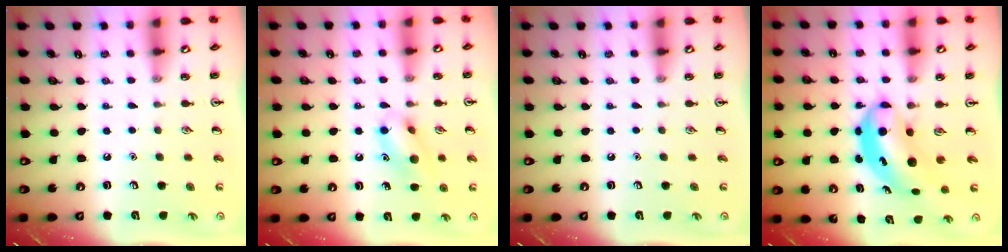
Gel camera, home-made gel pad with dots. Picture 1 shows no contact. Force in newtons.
{"total": 11.3, "press": 11.2, "slide": 1.9}
{"total": 0.0}
{"total": 6.3, "press": 6.0, "slide": 1.8}